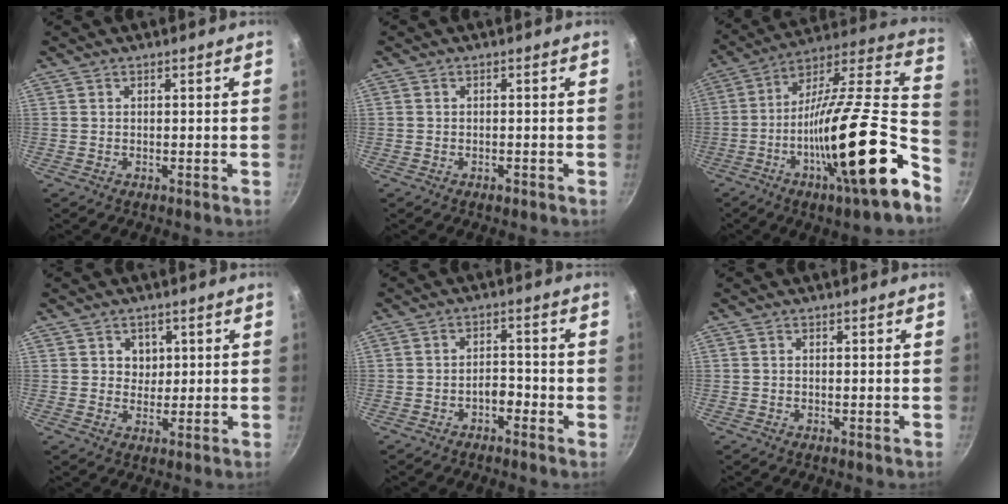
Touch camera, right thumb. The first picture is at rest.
{"total": 1.1, "force": [-0.7, 0.5, 0.6], "torque": [-0.013, 0.004, -0.011]}
{"total": 28.3, "force": [-11.0, 5.2, 25.5], "torque": [-0.356, 0.039, -0.199]}
{"total": 3.2, "force": [1.1, 2.9, 0.7], "torque": [0.012, -0.005, 0.016]}
{"total": 2.8, "force": [-1.9, 1.3, 1.7], "torque": [-0.015, 0.022, -0.032]}
{"total": 0.0}